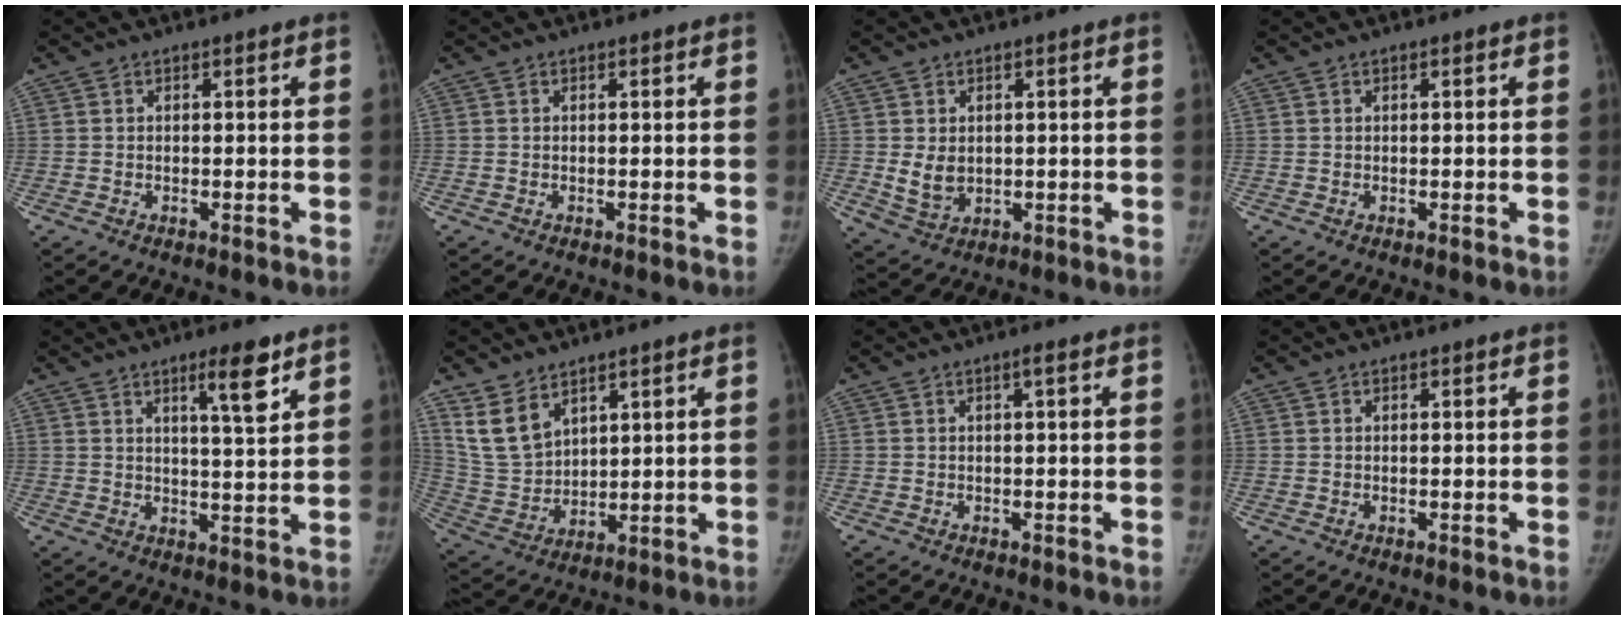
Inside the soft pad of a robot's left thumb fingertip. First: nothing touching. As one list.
[{"total": 0.0}, {"total": 4.5, "force": [0.3, 3.6, 2.7], "torque": [-0.034, -0.013, 0.022]}, {"total": 0.0}, {"total": 6.7, "force": [4.0, 0.8, 5.3], "torque": [-0.078, -0.028, 0.066]}, {"total": 9.0, "force": [5.9, 5.4, 4.1], "torque": [-0.067, -0.030, 0.139]}, {"total": 0.9, "force": [0.2, 0.0, 0.9], "torque": [-0.018, 0.001, 0.002]}, {"total": 0.0}]